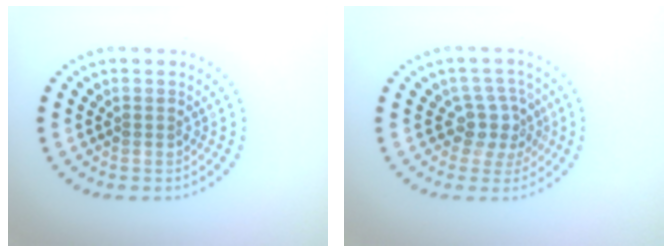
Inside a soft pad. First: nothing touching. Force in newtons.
{"total": 2.8, "press": 2.1, "slide": 1.8}